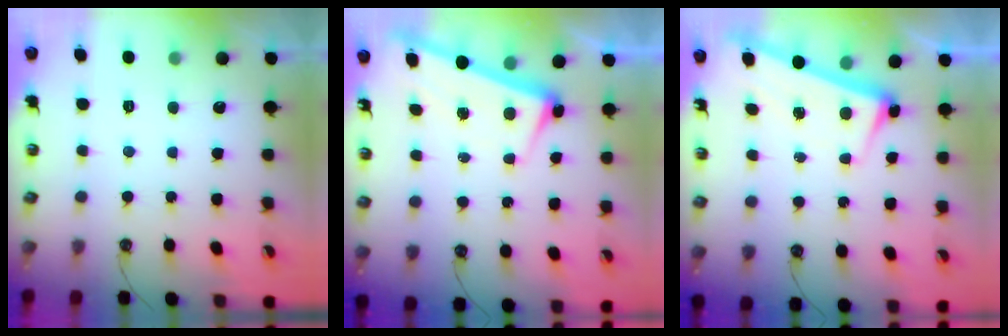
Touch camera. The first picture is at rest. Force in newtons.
{"total": 2.5, "press": 2.4, "slide": 0.6}
{"total": 2.6, "press": 2.5, "slide": 0.7}